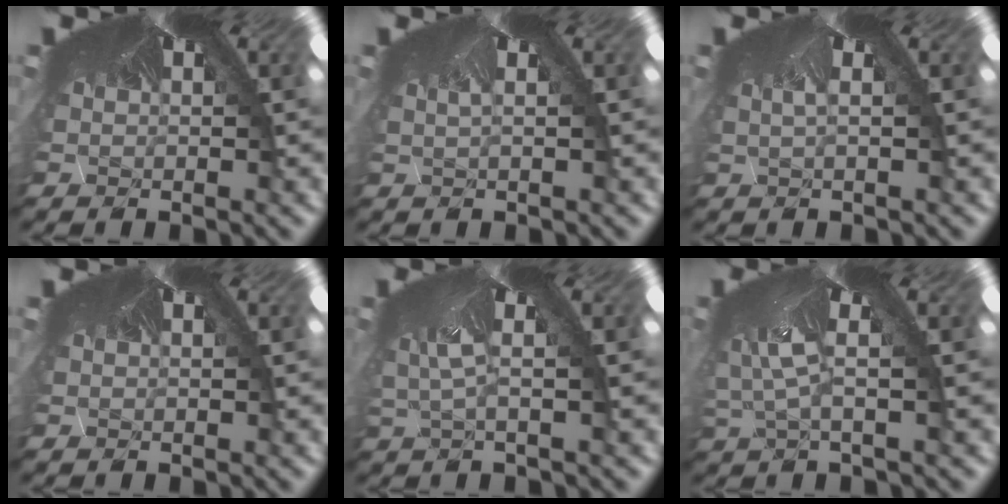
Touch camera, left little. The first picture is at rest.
{"total": 1.0, "force": [-0.8, -0.7, -0.1], "torque": [0.015, -0.009, -0.009]}
{"total": 1.4, "force": [-1.2, -0.7, 0.1], "torque": [0.010, -0.012, -0.011]}
{"total": 0.0}
{"total": 3.5, "force": [-2.8, -2.1, -0.5], "torque": [-0.005, -0.040, -0.018]}
{"total": 3.6, "force": [-3.1, -1.9, -0.5], "torque": [-0.026, -0.053, -0.018]}